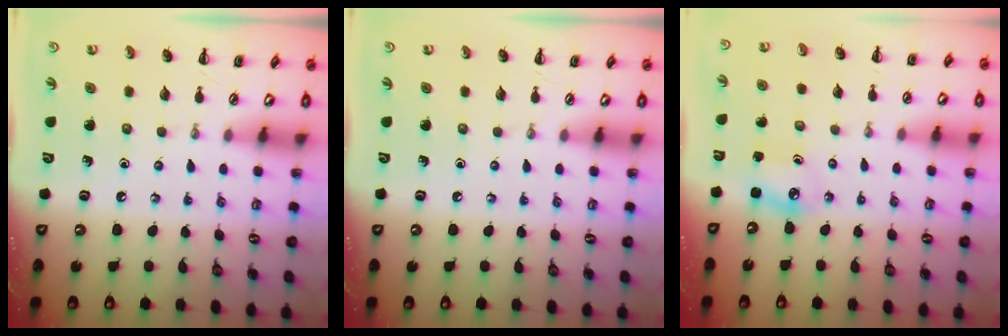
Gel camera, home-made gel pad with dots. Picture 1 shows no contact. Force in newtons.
{"total": 0.0}
{"total": 4.2, "press": 4.1, "slide": 0.9}